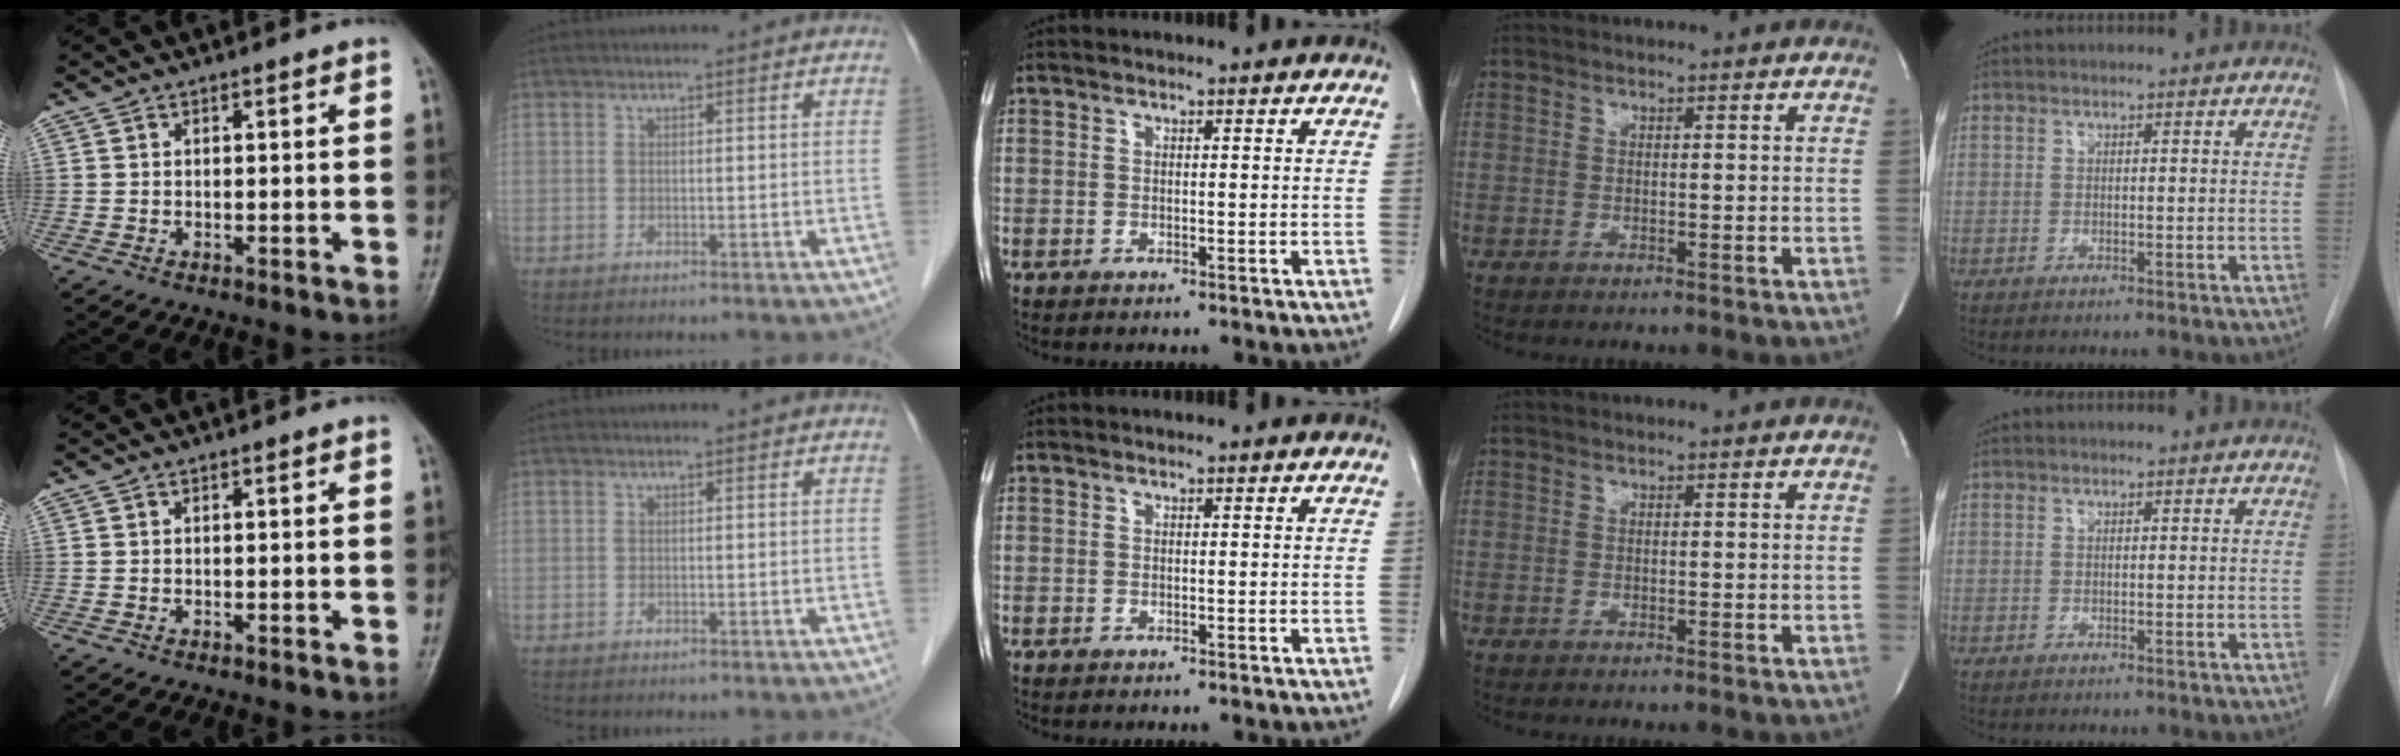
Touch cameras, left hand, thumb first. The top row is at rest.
{}